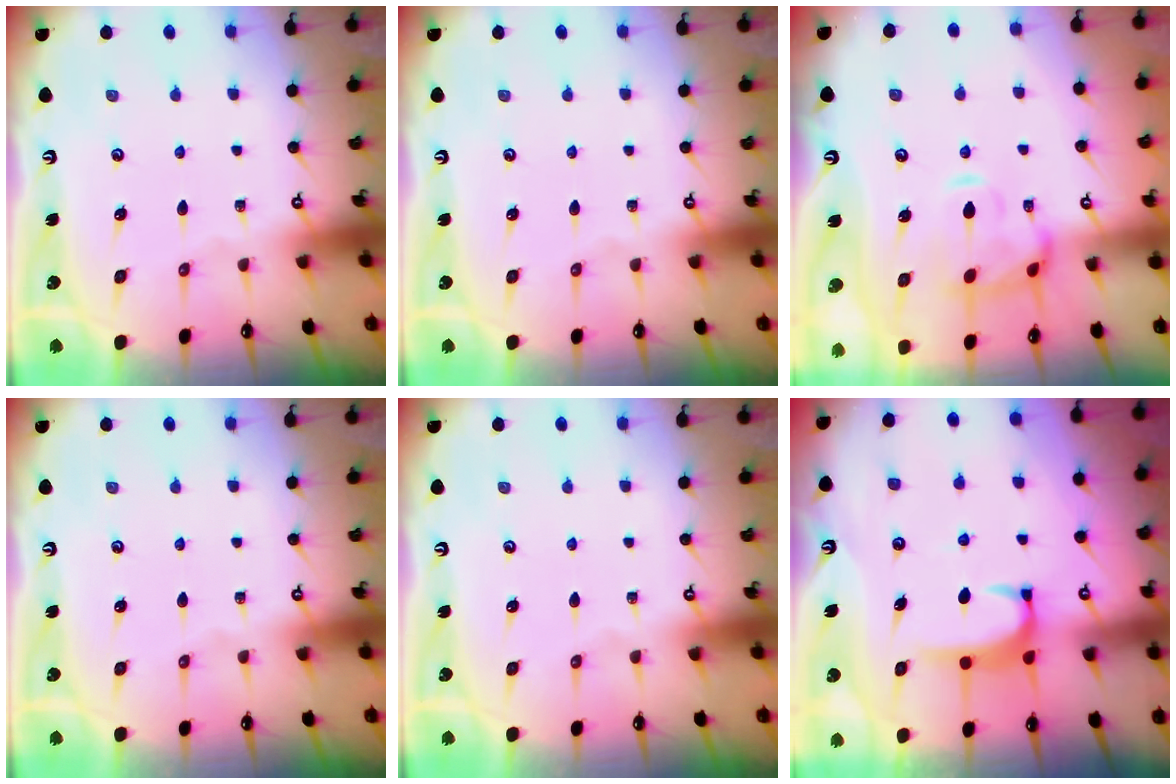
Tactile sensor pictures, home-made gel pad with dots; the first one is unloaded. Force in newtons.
{"total": 0.0}
{"total": 4.2, "press": 4.0, "slide": 1.4}
{"total": 0.0}
{"total": 0.0}
{"total": 2.0, "press": 1.9, "slide": 0.5}